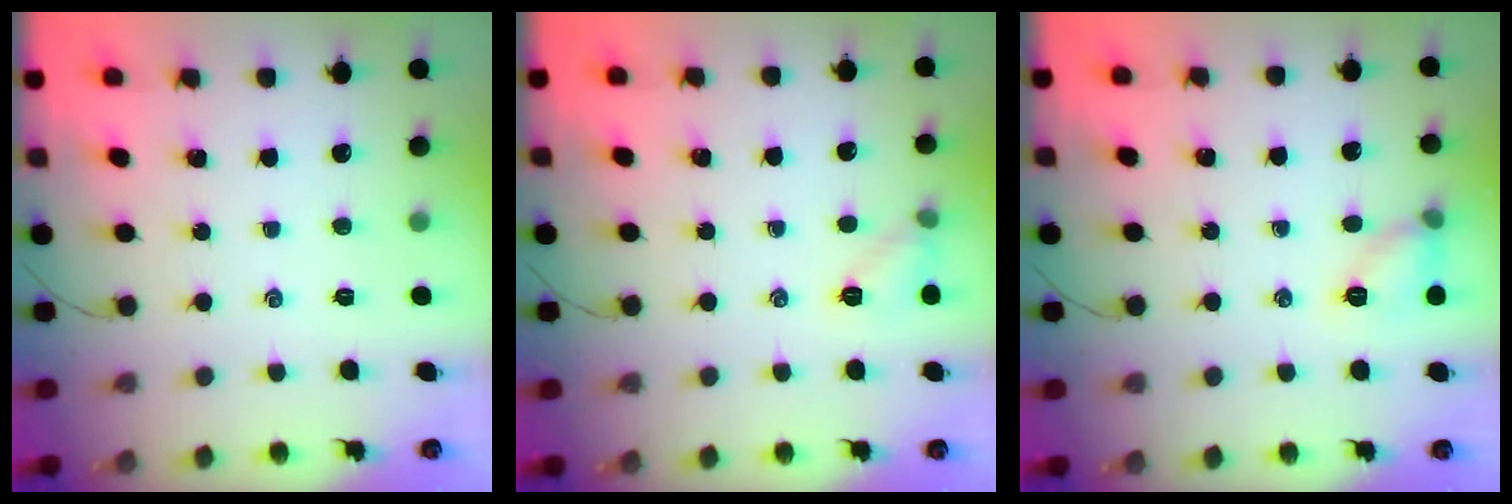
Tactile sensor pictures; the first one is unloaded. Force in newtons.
{"total": 6.4, "press": 6.2, "slide": 1.5}
{"total": 8.3, "press": 8.3, "slide": 0.3}